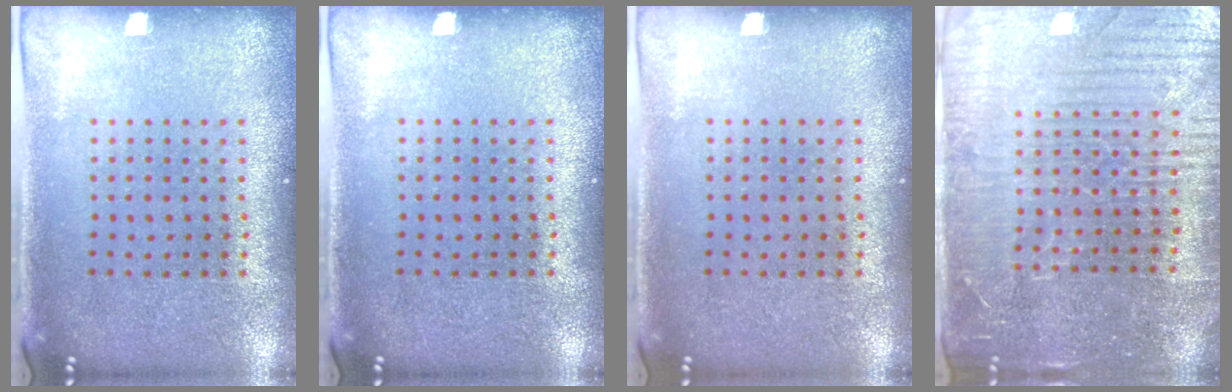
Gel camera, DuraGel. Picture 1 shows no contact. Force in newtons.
{"total": 0.0}
{"total": 0.0}
{"total": 4.4, "press": 4.2, "slide": 1.5}